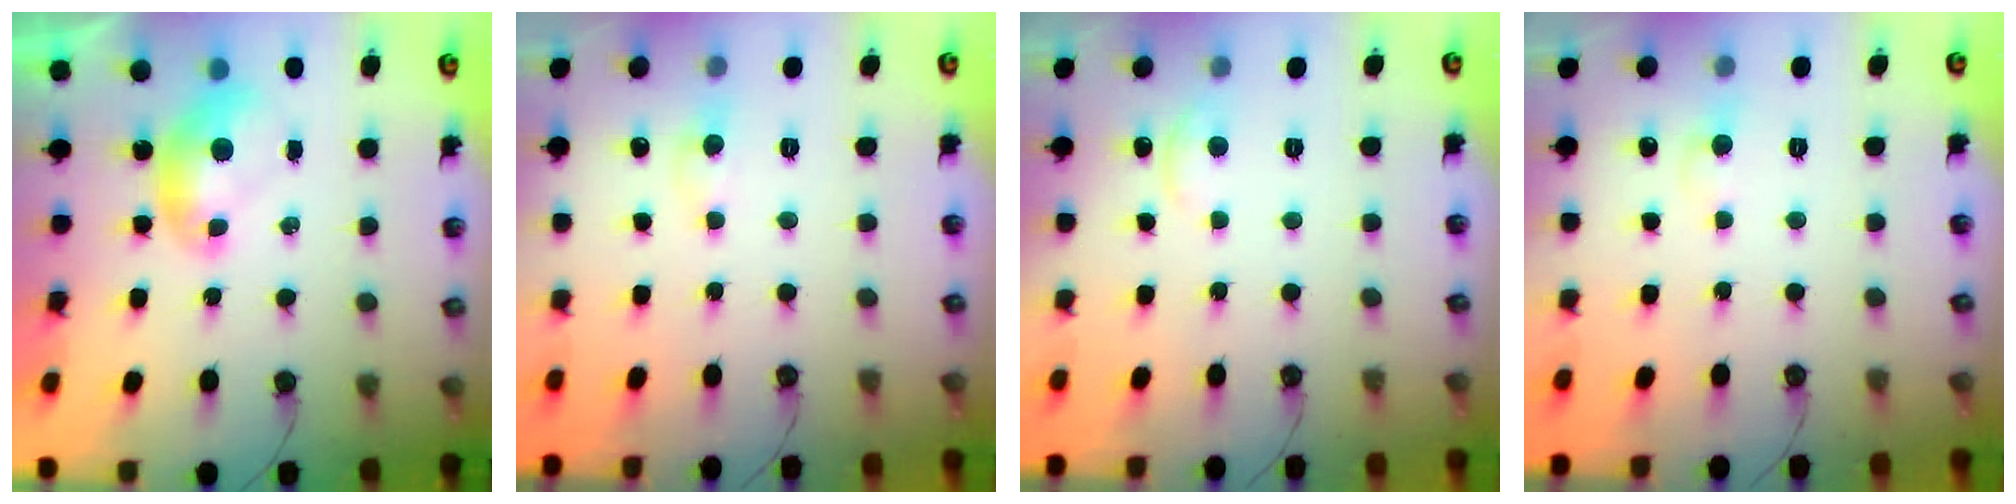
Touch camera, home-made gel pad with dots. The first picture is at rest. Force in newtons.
{"total": 0.7, "press": 0.6, "slide": 0.4}
{"total": 2.6, "press": 2.6, "slide": 0.1}
{"total": 2.8, "press": 2.6, "slide": 0.9}